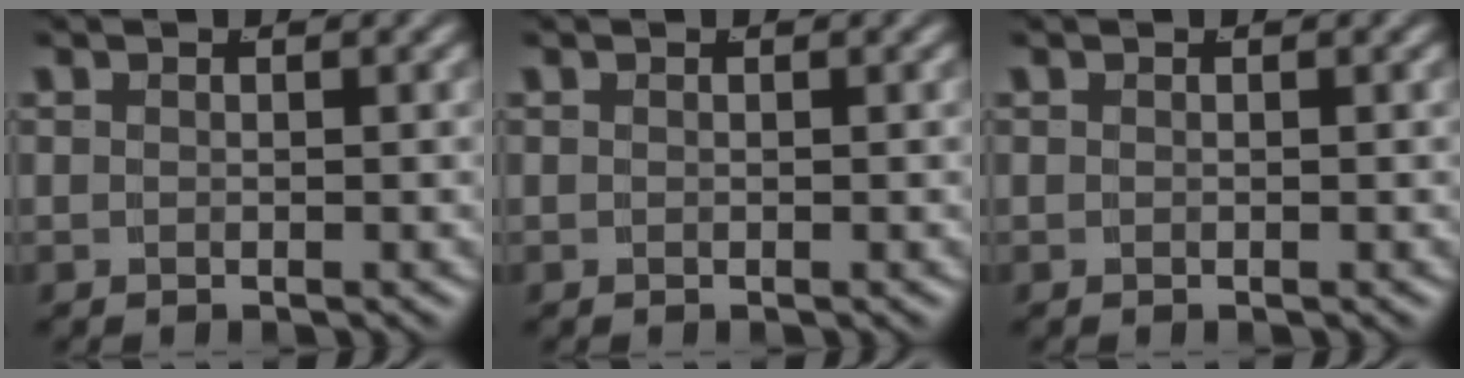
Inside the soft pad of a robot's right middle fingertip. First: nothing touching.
{"total": 0.0}
{"total": 0.0}